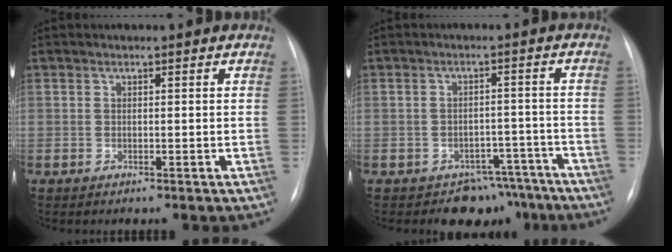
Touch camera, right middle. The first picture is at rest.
{"total": 6.2, "force": [-4.9, 3.8, 0.0], "torque": [0.028, 0.040, -0.063]}